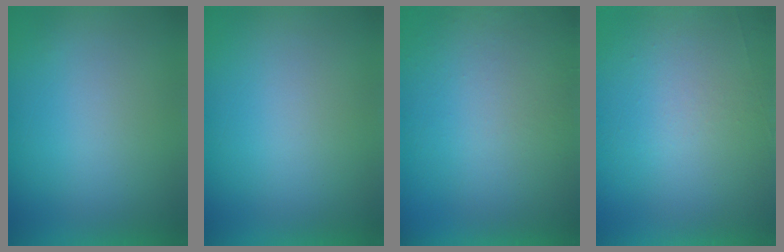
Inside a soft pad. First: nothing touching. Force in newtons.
{"total": 0.0}
{"total": 5.0}
{"total": 6.8}